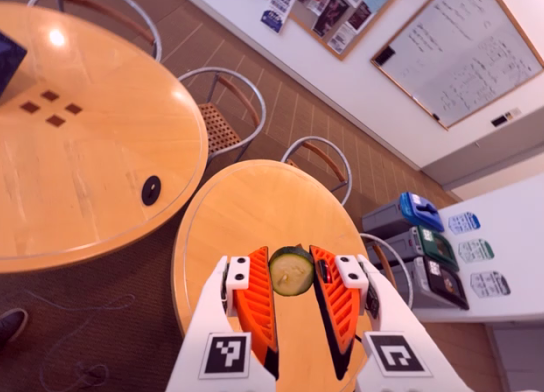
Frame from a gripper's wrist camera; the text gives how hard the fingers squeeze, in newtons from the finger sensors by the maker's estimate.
{"total": 8.5, "left": 8.8, "right": 8.3}